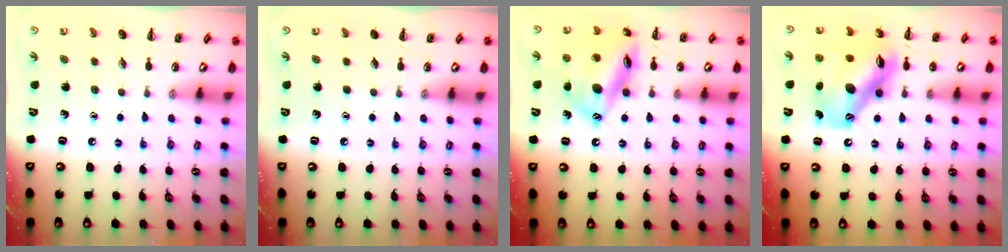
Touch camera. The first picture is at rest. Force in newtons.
{"total": 0.0}
{"total": 16.1, "press": 15.9, "slide": 2.7}
{"total": 14.7, "press": 14.1, "slide": 4.2}